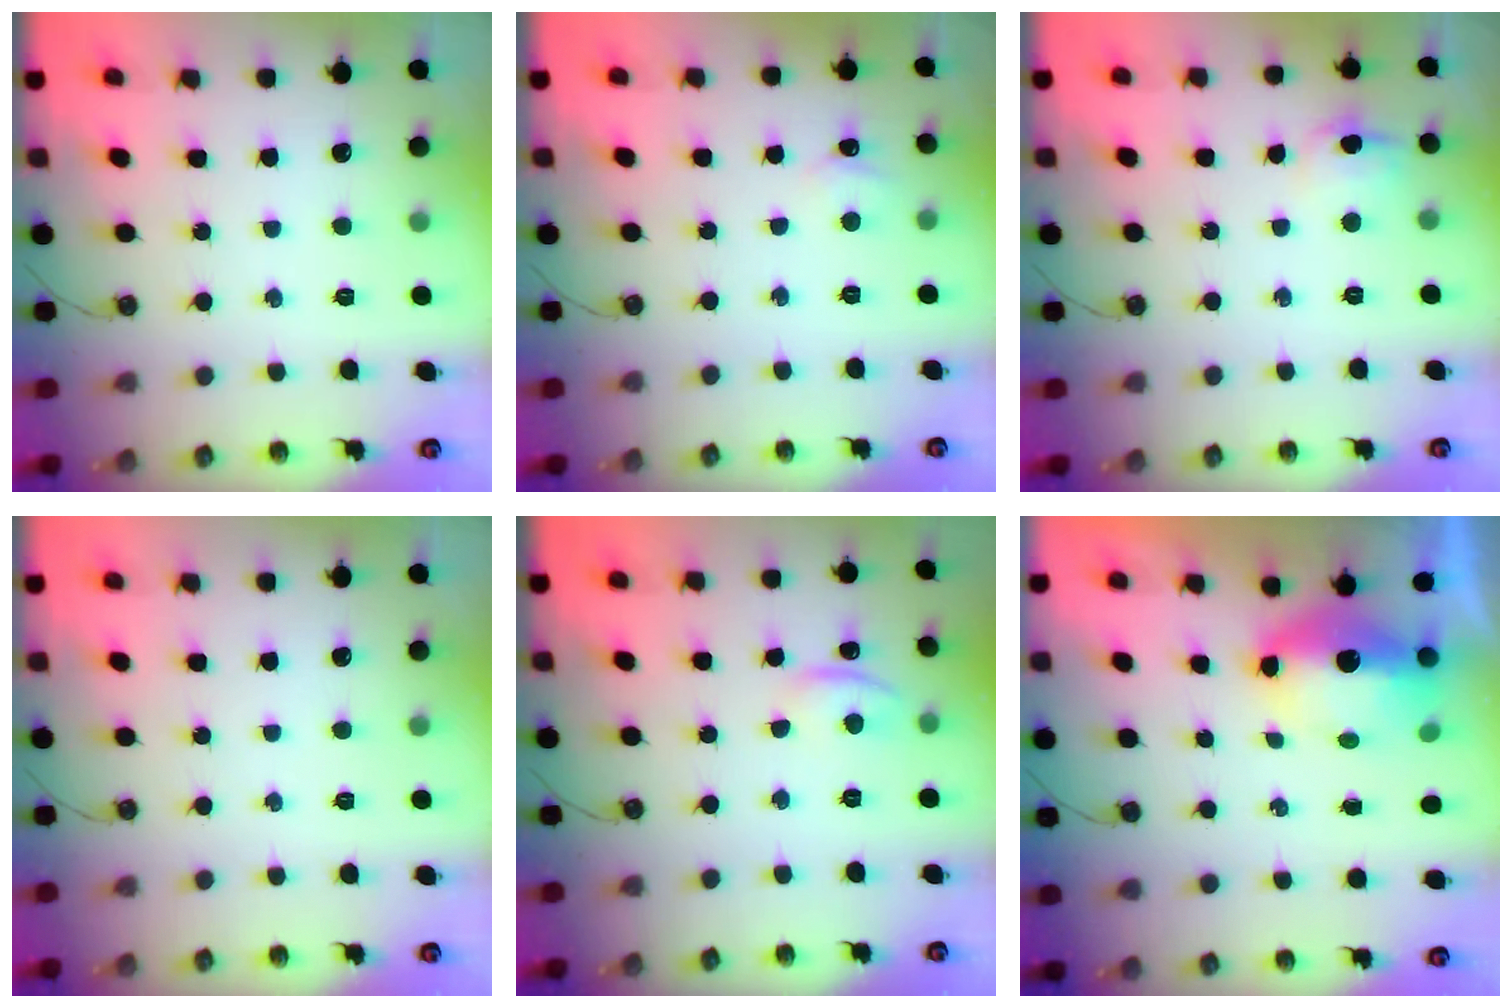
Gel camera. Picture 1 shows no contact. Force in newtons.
{"total": 2.8, "press": 2.8, "slide": 0.3}
{"total": 5.3, "press": 5.1, "slide": 1.5}
{"total": 0.0}
{"total": 3.8, "press": 3.8, "slide": 0.4}
{"total": 8.4, "press": 8.2, "slide": 1.8}